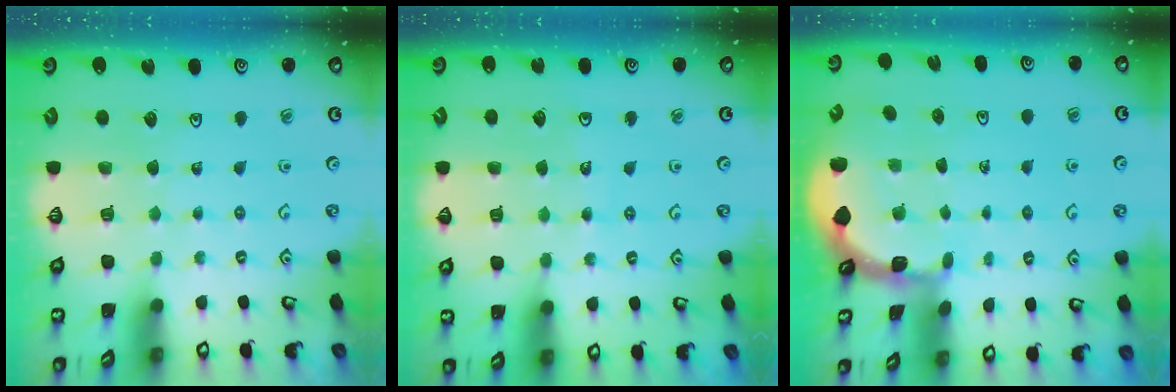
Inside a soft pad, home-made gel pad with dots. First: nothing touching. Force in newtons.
{"total": 6.0, "press": 5.4, "slide": 2.7}
{"total": 1.5, "press": 1.5, "slide": 0.1}